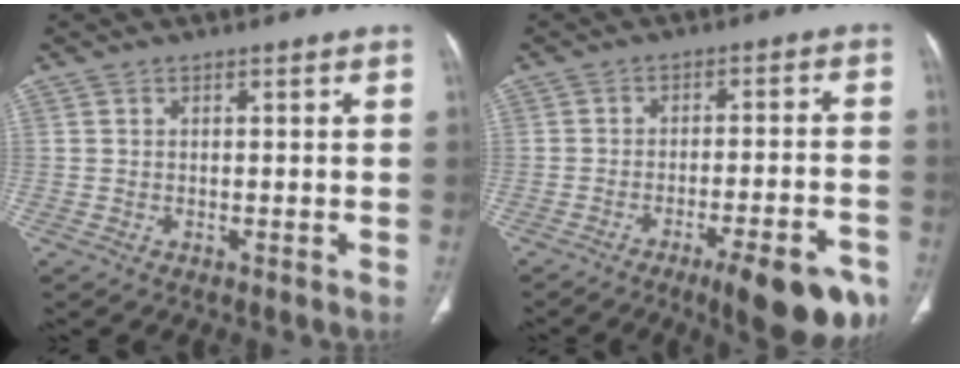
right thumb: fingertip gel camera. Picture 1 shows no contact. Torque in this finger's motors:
{"motor_torque": [0.05, 0.11, 1.09, -1.01, 0.08]}